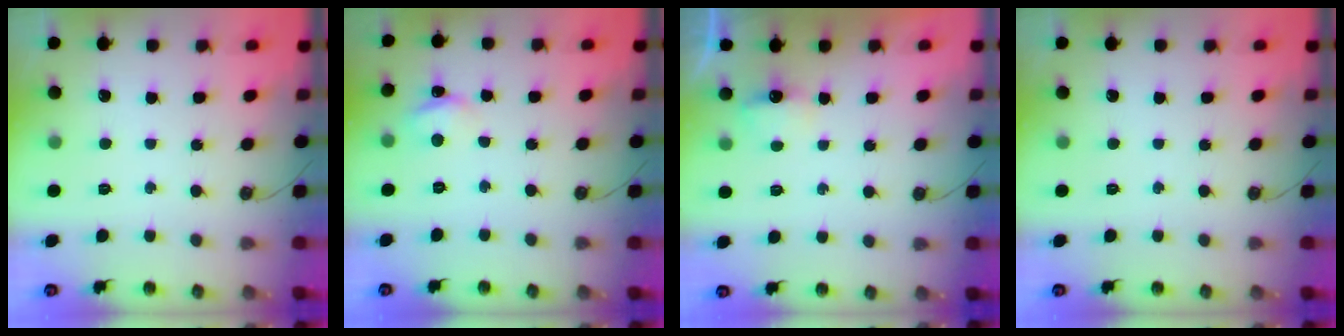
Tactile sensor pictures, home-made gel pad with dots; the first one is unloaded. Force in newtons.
{"total": 3.1, "press": 3.0, "slide": 0.5}
{"total": 3.9, "press": 3.8, "slide": 0.6}
{"total": 0.0}